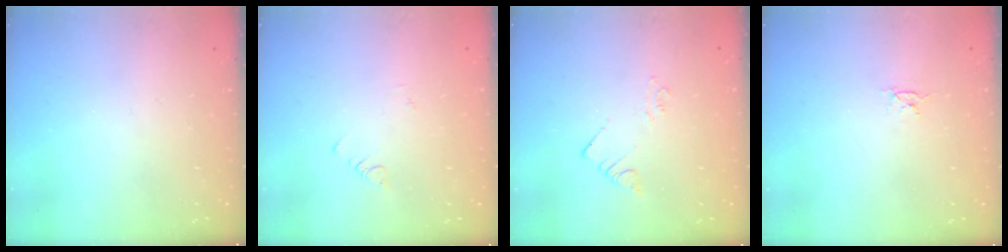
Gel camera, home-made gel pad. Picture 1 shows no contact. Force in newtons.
{"total": 1.1, "press": 1.1, "slide": 0.3}
{"total": 1.9, "press": 1.9, "slide": 0.1}
{"total": 2.8, "press": 2.8, "slide": 0.4}